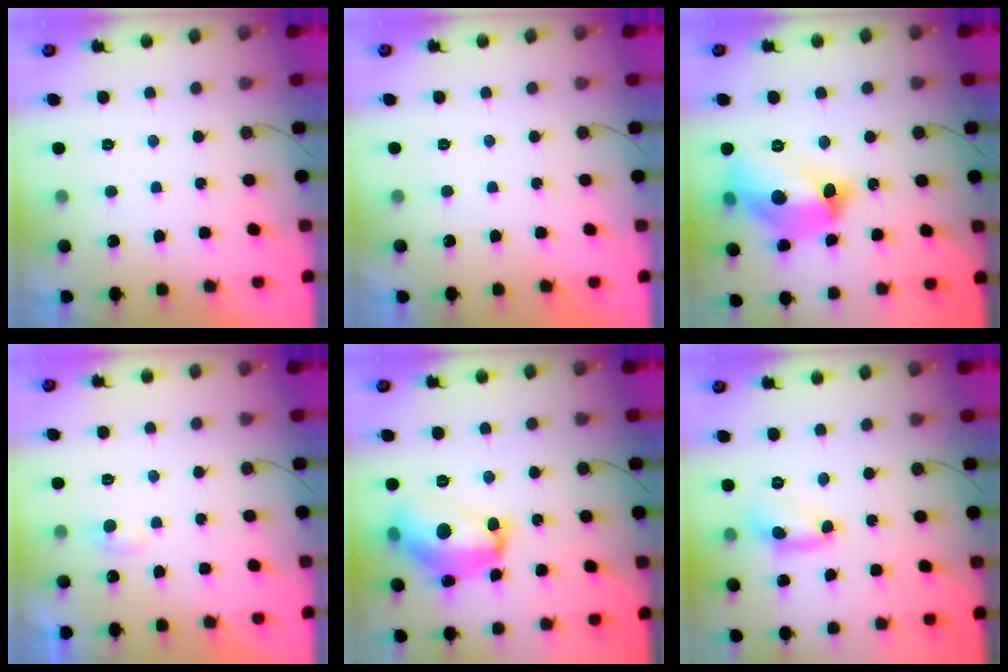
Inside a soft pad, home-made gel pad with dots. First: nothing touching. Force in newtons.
{"total": 0.0}
{"total": 18.6, "press": 18.6, "slide": 1.2}
{"total": 3.4, "press": 3.3, "slide": 0.4}
{"total": 17.0, "press": 17.0, "slide": 0.8}
{"total": 6.8, "press": 6.8, "slide": 0.4}